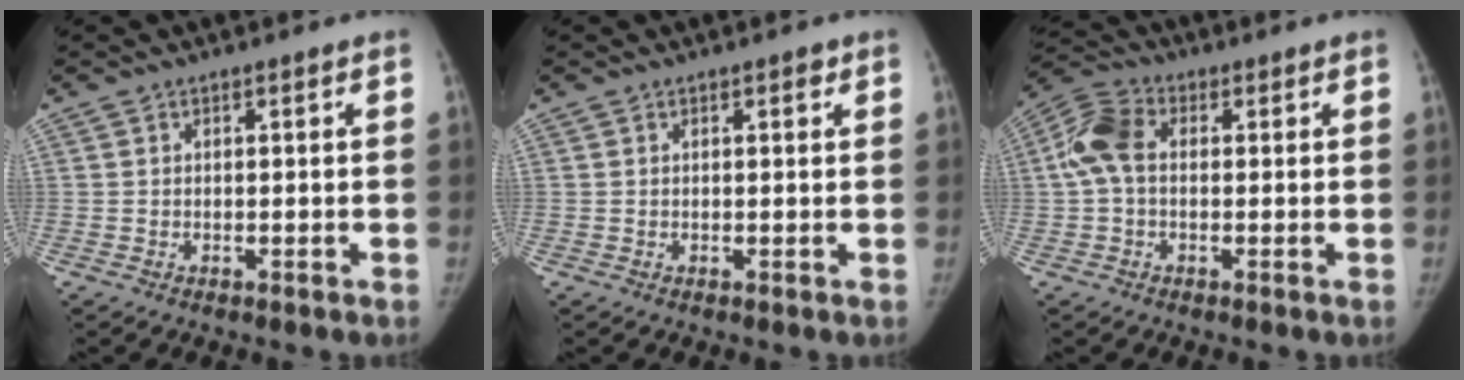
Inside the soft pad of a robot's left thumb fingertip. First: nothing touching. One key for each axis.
{"total": 1.0, "fx": 0.5, "fy": 0.4, "fz": 0.7, "tx": -0.006, "ty": -0.001, "tz": 0.006}
{"total": 7.4, "fx": 0.7, "fy": 5.1, "fz": 5.4, "tx": -0.116, "ty": 0.023, "tz": 0.008}